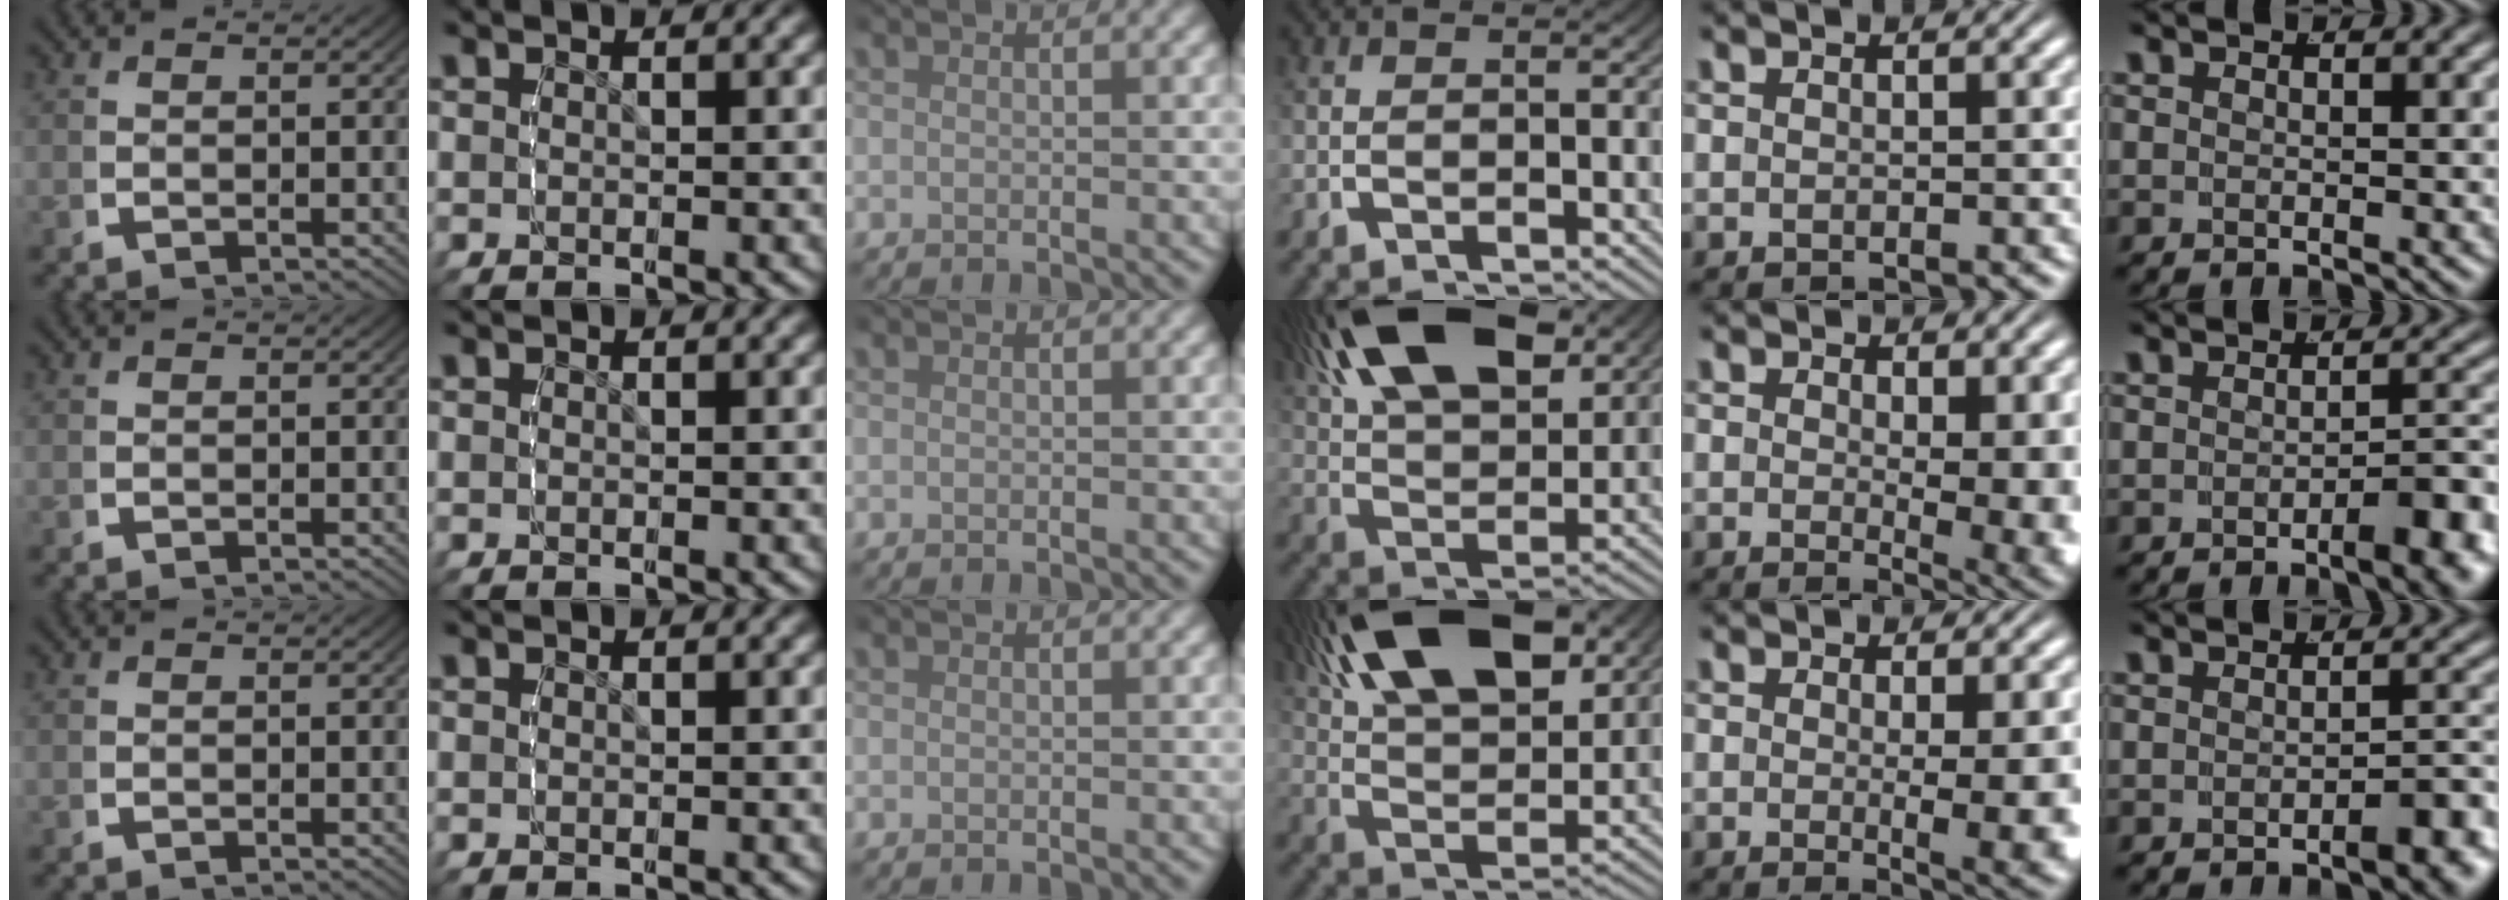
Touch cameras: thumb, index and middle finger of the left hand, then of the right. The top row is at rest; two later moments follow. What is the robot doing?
{"motion": "lift_and_place", "object": "screwdriver"}